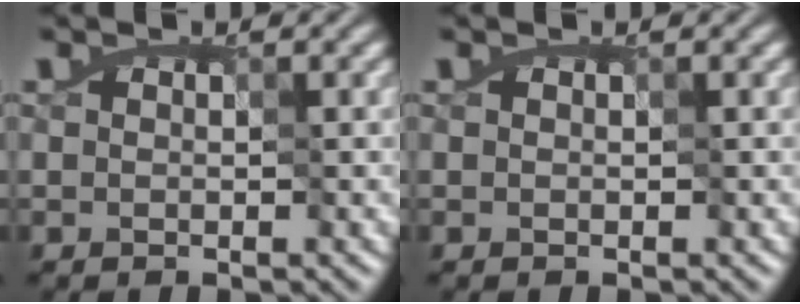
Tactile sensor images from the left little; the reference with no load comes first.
{"total": 0.0}